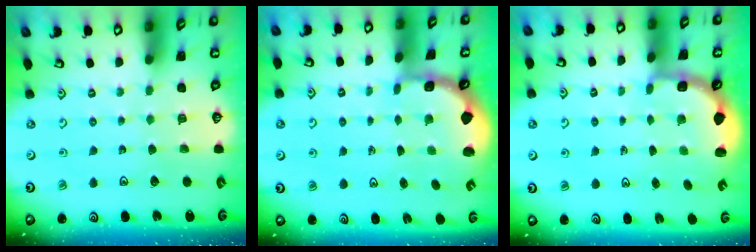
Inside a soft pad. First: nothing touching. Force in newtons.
{"total": 1.2, "press": 1.1, "slide": 0.4}
{"total": 2.8, "press": 2.2, "slide": 1.7}